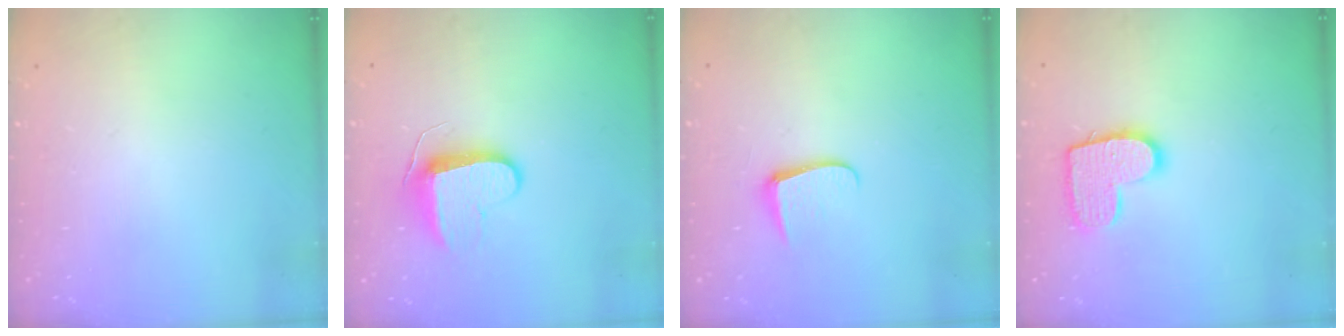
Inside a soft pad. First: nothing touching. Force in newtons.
{"total": 9.4, "press": 9.4, "slide": 0.2}
{"total": 6.0, "press": 6.0, "slide": 0.8}
{"total": 12.0, "press": 12.0, "slide": 0.8}